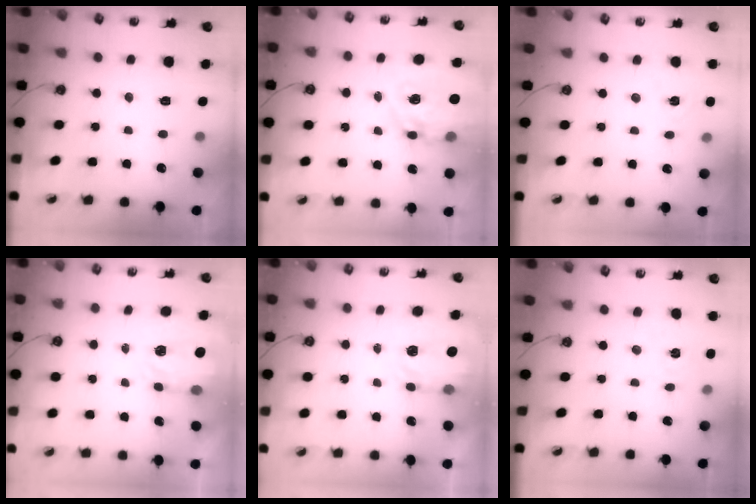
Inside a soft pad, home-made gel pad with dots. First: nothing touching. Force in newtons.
{"total": 14.2, "press": 14.1, "slide": 1.5}
{"total": 3.7, "press": 3.6, "slide": 0.5}
{"total": 3.9, "press": 3.8, "slide": 0.6}
{"total": 4.0, "press": 4.0, "slide": 0.3}
{"total": 2.1, "press": 2.1, "slide": 0.2}